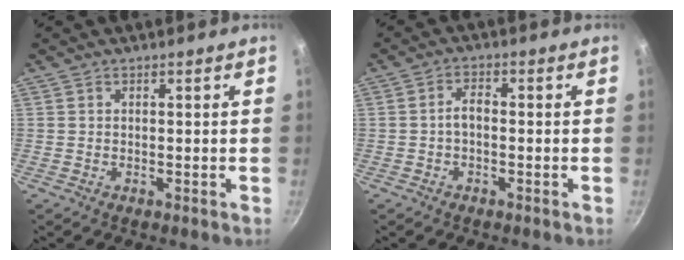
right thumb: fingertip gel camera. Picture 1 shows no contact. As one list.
[{"total": 2.6, "force": [-0.7, 1.4, 2.1], "torque": [-0.037, 0.019, -0.016]}]